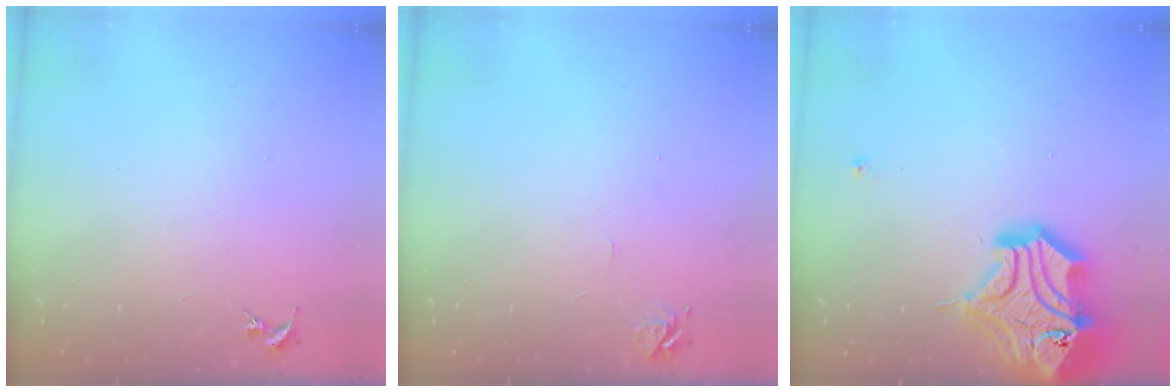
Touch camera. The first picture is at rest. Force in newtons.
{"total": 5.8, "press": 5.8, "slide": 0.7}
{"total": 23.5, "press": 23.3, "slide": 3.4}